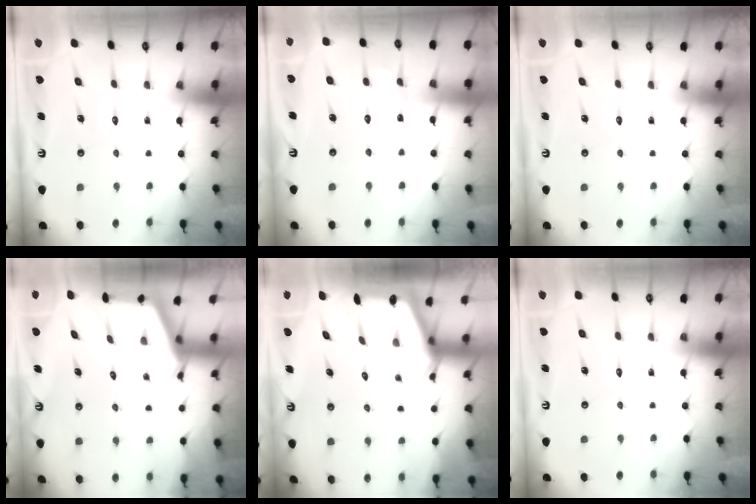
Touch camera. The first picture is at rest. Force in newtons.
{"total": 2.3, "press": 2.3, "slide": 0.3}
{"total": 0.0}
{"total": 2.6, "press": 2.6, "slide": 0.3}
{"total": 2.4, "press": 2.4, "slide": 0.2}
{"total": 0.0}